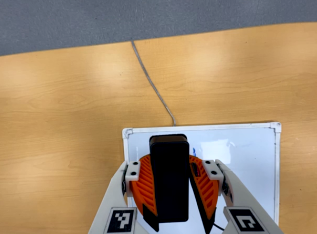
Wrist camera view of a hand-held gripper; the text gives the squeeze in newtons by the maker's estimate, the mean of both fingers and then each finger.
{"total": 8.8, "left": 9.1, "right": 8.5}